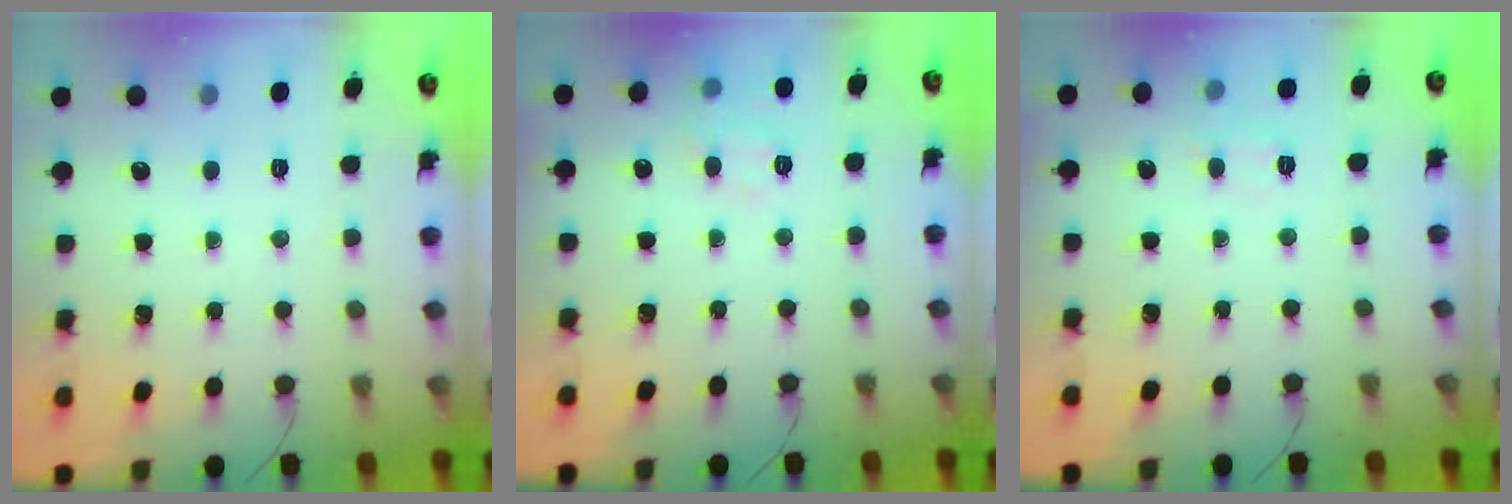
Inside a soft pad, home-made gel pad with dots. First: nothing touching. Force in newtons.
{"total": 8.3, "press": 8.2, "slide": 1.4}
{"total": 6.0, "press": 5.8, "slide": 1.5}